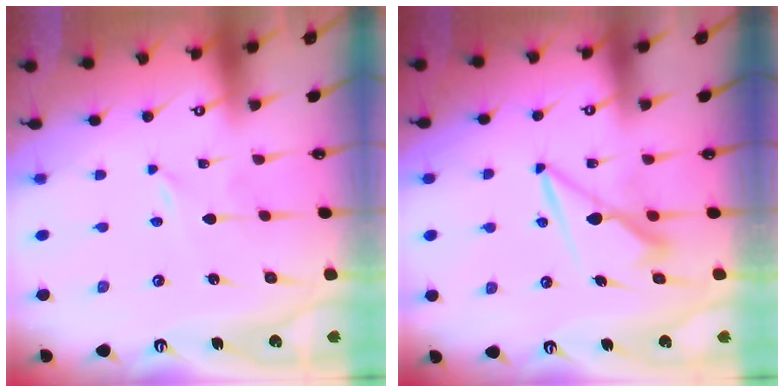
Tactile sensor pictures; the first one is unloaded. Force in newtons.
{"total": 8.0, "press": 7.9, "slide": 0.6}